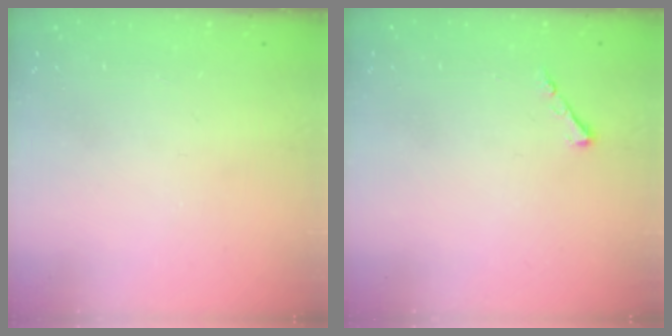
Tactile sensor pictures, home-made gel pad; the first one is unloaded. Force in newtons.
{"total": 3.3, "press": 3.3, "slide": 0.6}